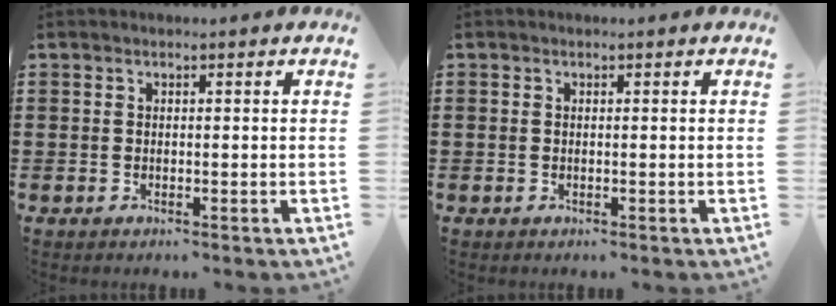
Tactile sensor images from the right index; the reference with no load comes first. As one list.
[{"total": 0.0}]